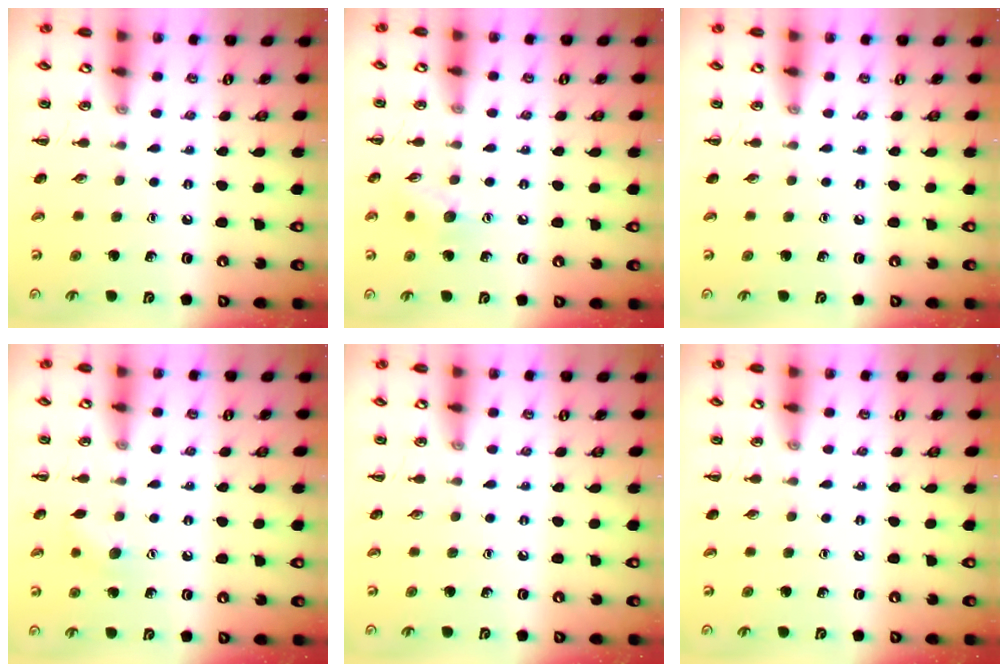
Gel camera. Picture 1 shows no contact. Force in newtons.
{"total": 7.5, "press": 7.4, "slide": 1.3}
{"total": 0.0}
{"total": 7.3, "press": 7.1, "slide": 1.4}
{"total": 0.0}
{"total": 0.0}